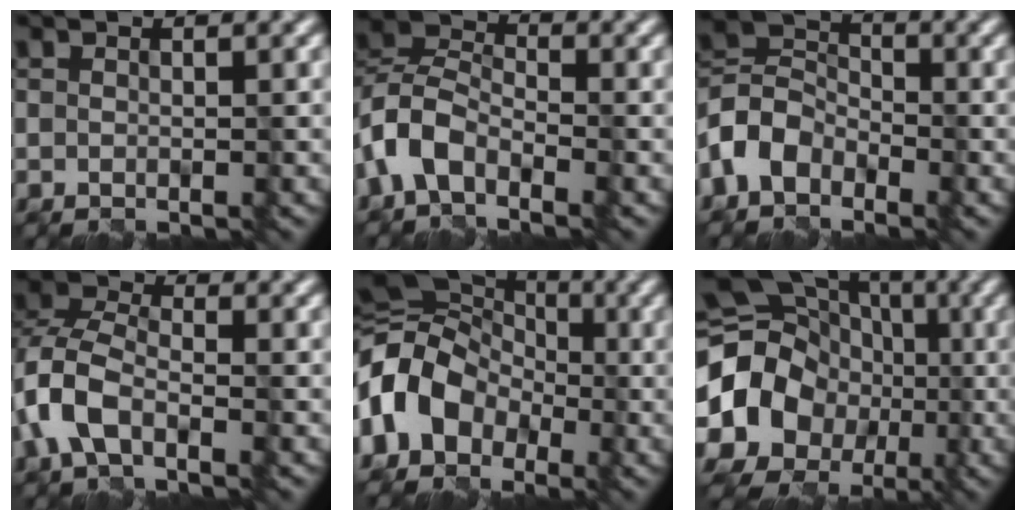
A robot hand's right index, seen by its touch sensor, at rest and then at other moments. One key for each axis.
{"total": 5.6, "fx": -3.3, "fy": 3.1, "fz": 3.2, "tx": -0.065, "ty": 0.005, "tz": -0.079}
{"total": 4.9, "fx": -2.8, "fy": 3.3, "fz": 2.2, "tx": -0.049, "ty": 0.005, "tz": -0.068}
{"total": 5.0, "fx": -2.2, "fy": 2.8, "fz": 3.4, "tx": -0.078, "ty": 0.003, "tz": -0.054}
{"total": 11.4, "fx": -2.8, "fy": 9.0, "fz": 6.3, "tx": -0.117, "ty": 0.005, "tz": -0.082}
{"total": 20.7, "fx": -1.1, "fy": 19.2, "fz": 7.8, "tx": -0.172, "ty": 0.011, "tz": -0.058}